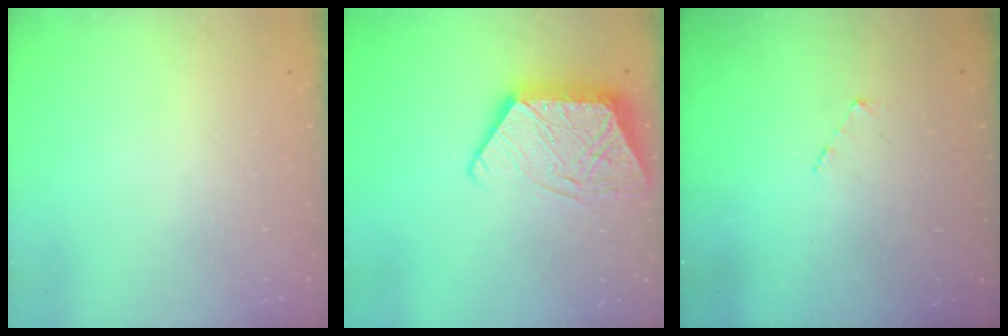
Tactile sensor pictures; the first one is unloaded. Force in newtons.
{"total": 14.4, "press": 14.3, "slide": 1.2}
{"total": 3.0, "press": 3.0, "slide": 0.3}